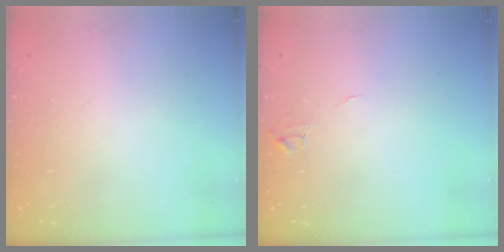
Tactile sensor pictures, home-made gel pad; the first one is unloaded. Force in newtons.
{"total": 4.5, "press": 4.5, "slide": 0.4}